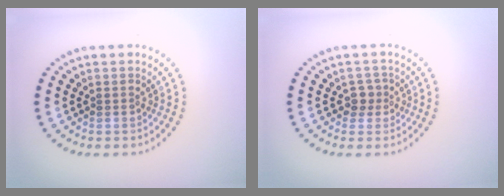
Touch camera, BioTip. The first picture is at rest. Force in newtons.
{"total": 1.6, "press": 1.3, "slide": 1.0}